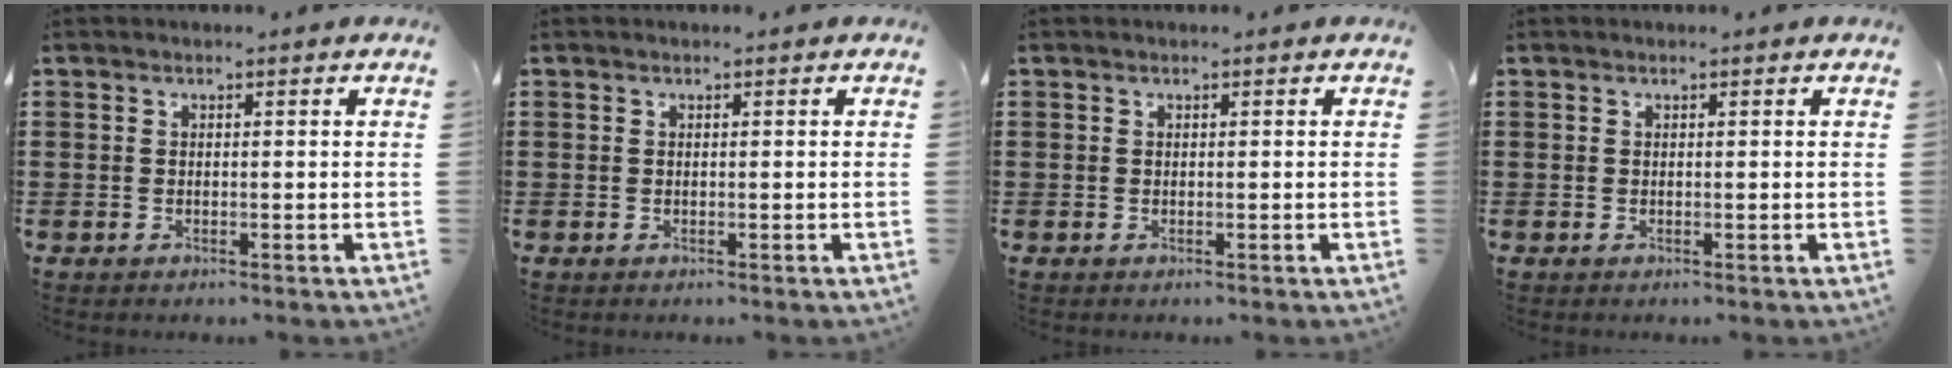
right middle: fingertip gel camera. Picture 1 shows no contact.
{"total": 0.0}
{"total": 0.0}
{"total": 0.0}